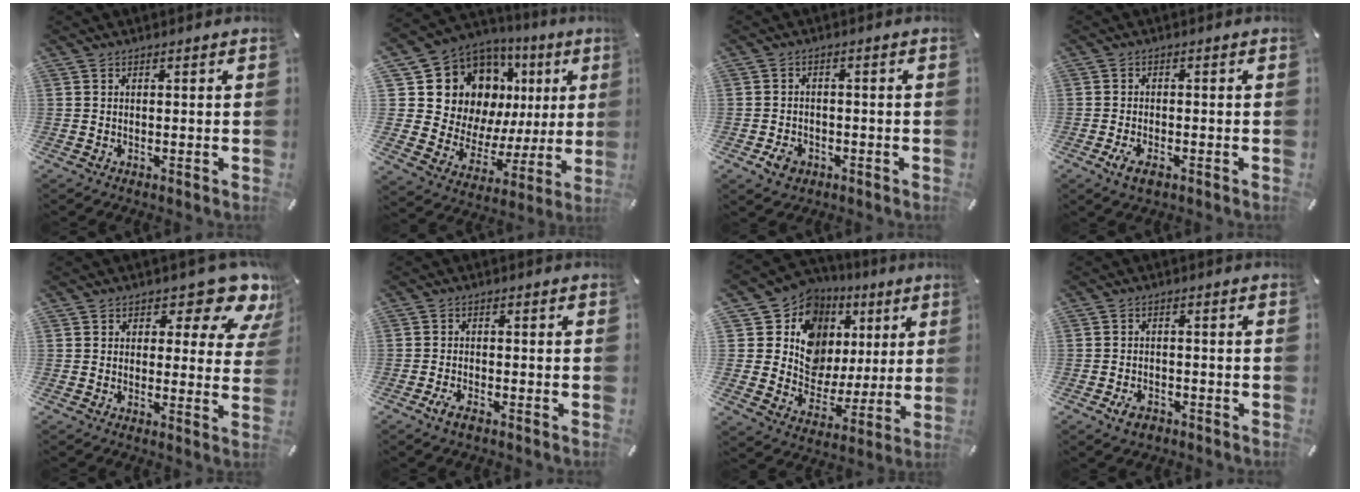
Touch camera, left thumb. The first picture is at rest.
{"total": 18.4, "force": [8.0, 14.4, 8.3], "torque": [-0.151, -0.059, 0.169]}
{"total": 3.9, "force": [-1.9, 3.0, 1.6], "torque": [-0.032, 0.006, -0.035]}
{"total": 3.4, "force": [-1.8, 1.6, 2.3], "torque": [-0.051, 0.003, -0.035]}
{"total": 10.7, "force": [7.1, 4.8, 6.4], "torque": [-0.080, -0.049, 0.120]}
{"total": 3.0, "force": [-2.0, 1.3, 1.9], "torque": [-0.044, 0.004, -0.041]}
{"total": 13.3, "force": [5.1, 11.5, 4.2], "torque": [-0.061, -0.056, 0.101]}
{"total": 3.5, "force": [-2.1, 2.3, 1.7], "torque": [-0.034, 0.009, -0.040]}